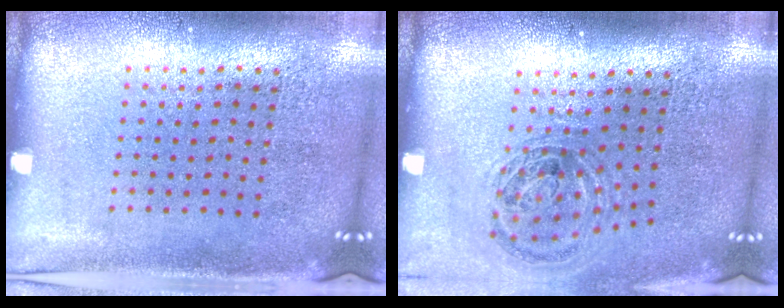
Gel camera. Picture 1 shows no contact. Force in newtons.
{"total": 1.2, "press": 1.1, "slide": 0.4}